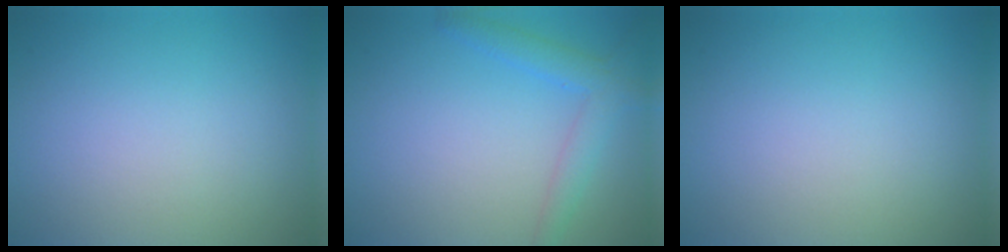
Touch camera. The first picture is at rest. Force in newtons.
{"total": 2.9, "press": 2.9, "slide": 0.1}
{"total": 0.0}